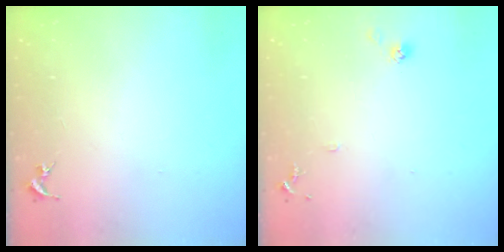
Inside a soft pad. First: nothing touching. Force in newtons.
{"total": 7.8, "press": 7.7, "slide": 0.6}